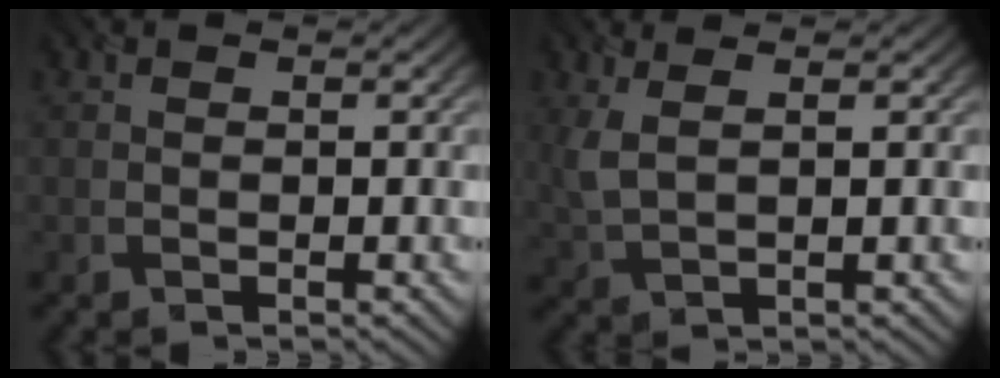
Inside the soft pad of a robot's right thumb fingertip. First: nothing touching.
{"total": 3.4, "force": [1.7, 1.0, 2.7], "torque": [-0.072, 0.006, 0.036]}